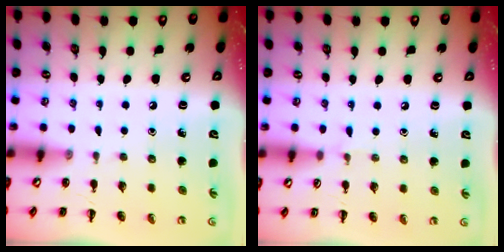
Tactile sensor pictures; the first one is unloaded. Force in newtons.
{"total": 3.5, "press": 3.3, "slide": 1.2}